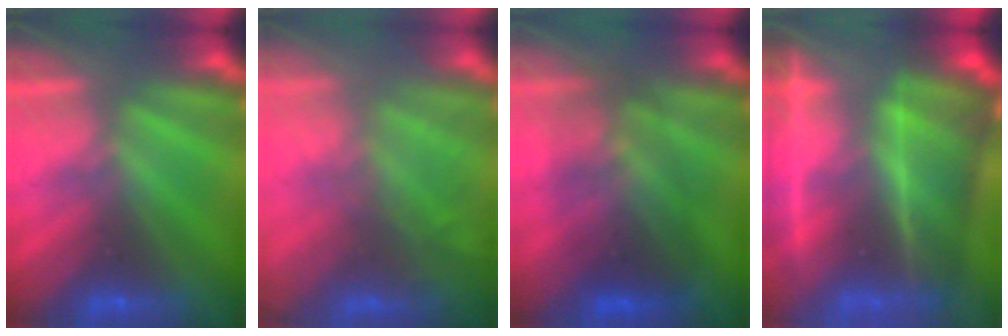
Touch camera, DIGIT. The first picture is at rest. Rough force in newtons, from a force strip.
{"total": 9.5}
{"total": 3.4}
{"total": 7.2}